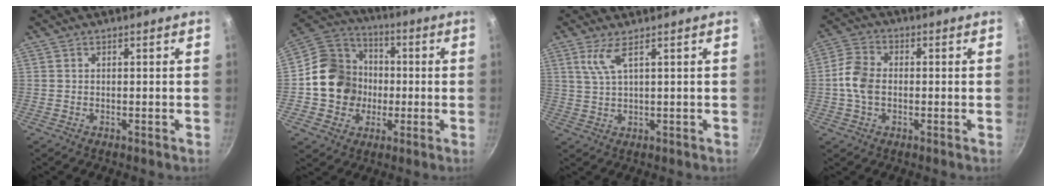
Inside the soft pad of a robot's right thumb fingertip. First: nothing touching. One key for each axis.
{"total": 15.1, "fx": -1.1, "fy": 13.5, "fz": 6.7, "tx": -0.089, "ty": 0.034, "tz": -0.029}
{"total": 4.0, "fx": 1.9, "fy": 0.6, "fz": 3.5, "tx": -0.077, "ty": -0.009, "tz": 0.045}
{"total": 6.9, "fx": -0.7, "fy": 4.8, "fz": 4.8, "tx": -0.089, "ty": 0.018, "tz": -0.025}